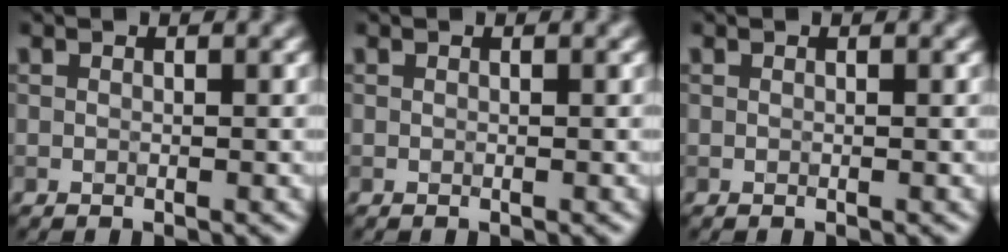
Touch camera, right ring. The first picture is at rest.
{"total": 0.0}
{"total": 0.0}